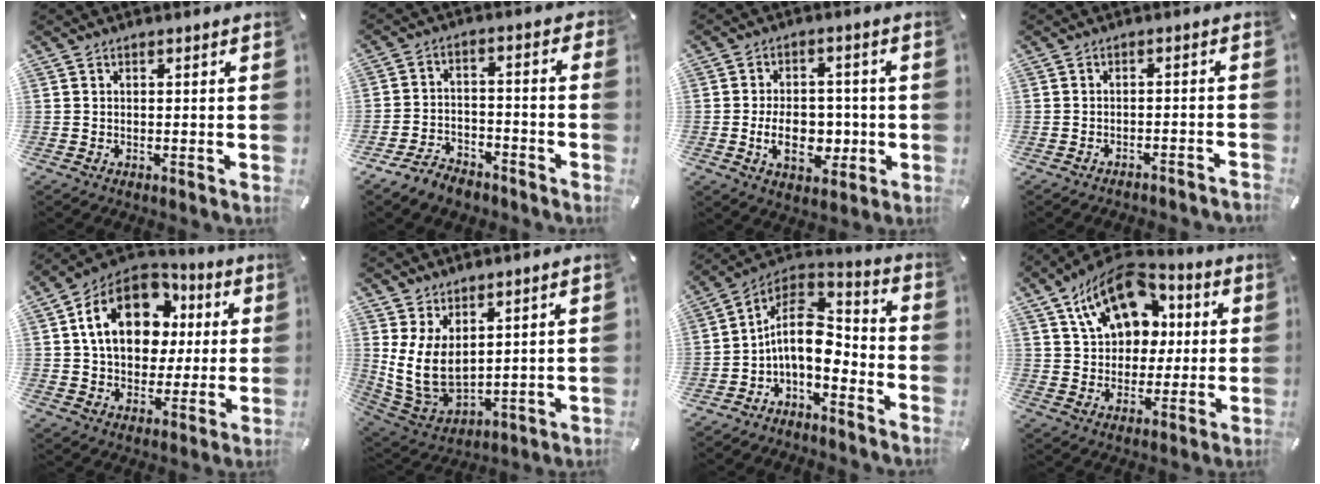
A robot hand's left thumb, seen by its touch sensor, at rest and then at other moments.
{"total": 7.9, "force": [-5.9, 4.5, 2.8], "torque": [-0.044, 0.035, -0.108]}
{"total": 10.7, "force": [-2.4, 7.0, 7.7], "torque": [-0.128, 0.001, -0.039]}
{"total": 2.3, "force": [-2.1, 0.4, 0.8], "torque": [-0.015, 0.010, -0.042]}
{"total": 18.2, "force": [5.1, 13.7, 10.8], "torque": [-0.197, -0.002, 0.096]}
{"total": 9.7, "force": [2.9, 6.4, 6.7], "torque": [-0.152, -0.024, 0.062]}
{"total": 12.0, "force": [-2.7, 7.8, 8.7], "torque": [-0.176, 0.005, -0.050]}
{"total": 16.6, "force": [7.5, 12.0, 8.7], "torque": [-0.142, -0.031, 0.139]}